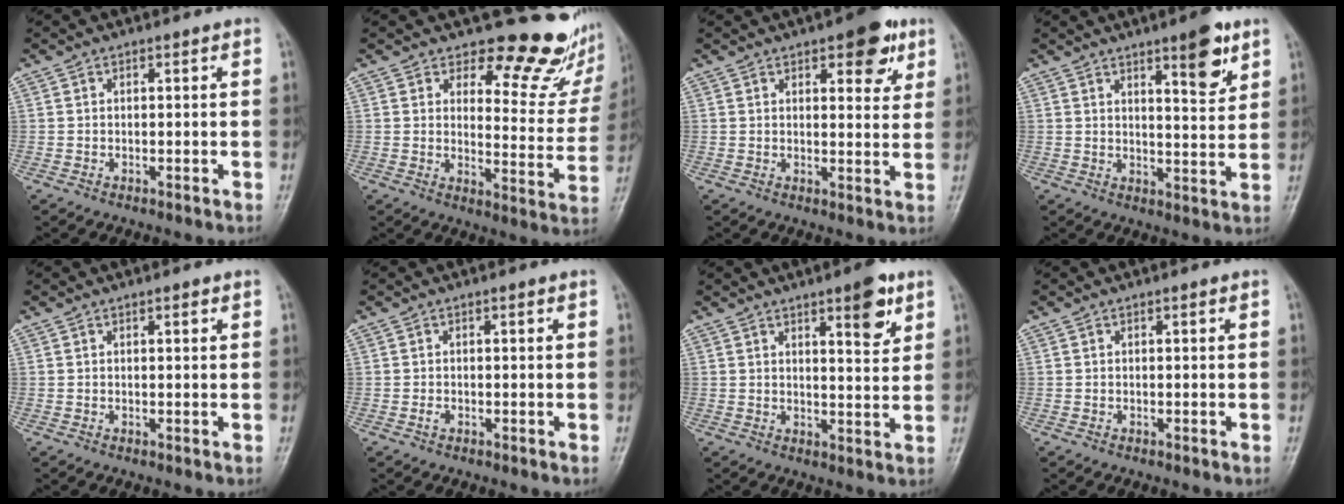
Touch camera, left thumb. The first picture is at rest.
{"total": 14.8, "force": [12.1, 6.1, 6.0], "torque": [-0.020, -0.107, 0.137]}
{"total": 8.6, "force": [4.6, 3.6, 6.2], "torque": [-0.053, -0.017, 0.055]}
{"total": 8.2, "force": [4.9, 2.2, 6.2], "torque": [-0.074, -0.031, 0.070]}
{"total": 0.9, "force": [0.5, 0.2, 0.6], "torque": [-0.009, -0.001, 0.007]}
{"total": 1.0, "force": [-0.1, 0.6, 0.8], "torque": [-0.010, 0.004, -0.001]}
{"total": 7.1, "force": [4.1, 2.0, 5.4], "torque": [-0.062, -0.023, 0.055]}
{"total": 0.0}